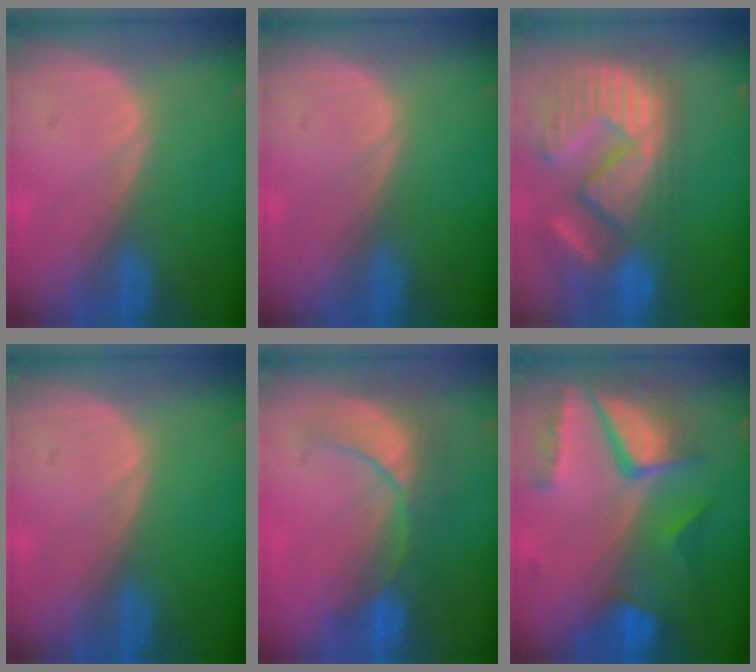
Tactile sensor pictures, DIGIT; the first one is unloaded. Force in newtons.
{"total": 0.0}
{"total": 14.9, "press": 12.4, "slide": 8.2}
{"total": 0.0}
{"total": 7.8, "press": 7.5, "slide": 1.9}
{"total": 10.3, "press": 8.8, "slide": 5.4}